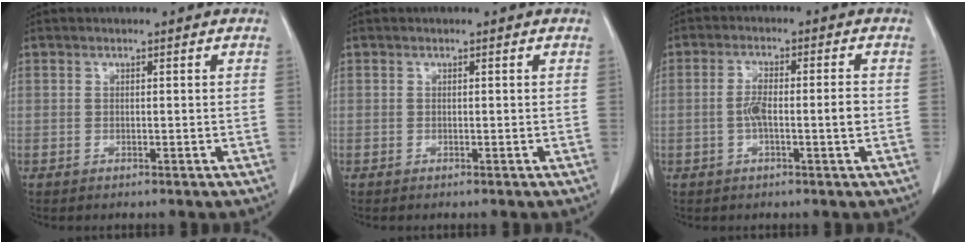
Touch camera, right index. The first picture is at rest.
{"total": 0.0}
{"total": 5.3, "force": [-0.9, 0.8, 5.2], "torque": [-0.099, 0.008, -0.016]}